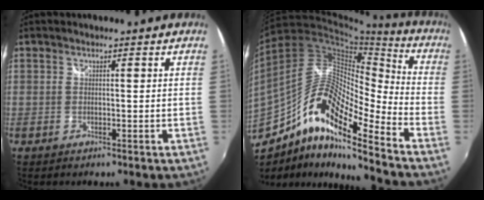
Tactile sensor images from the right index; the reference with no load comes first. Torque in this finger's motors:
{"motor_torque": [0.83, -0.79, 0.66, 0.16]}